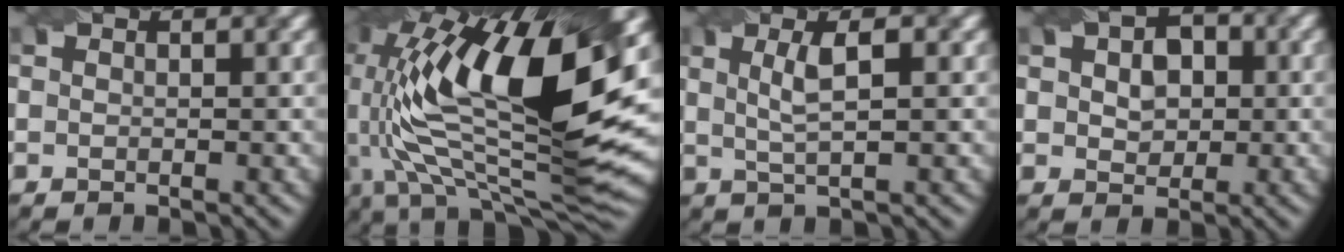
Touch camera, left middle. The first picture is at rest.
{"total": 16.7, "force": [2.9, 6.5, 15.1], "torque": [-0.272, 0.010, 0.042]}
{"total": 3.3, "force": [0.7, 0.8, 3.1], "torque": [-0.059, 0.002, 0.015]}
{"total": 4.4, "force": [0.7, 3.2, 2.9], "torque": [-0.042, 0.008, 0.007]}